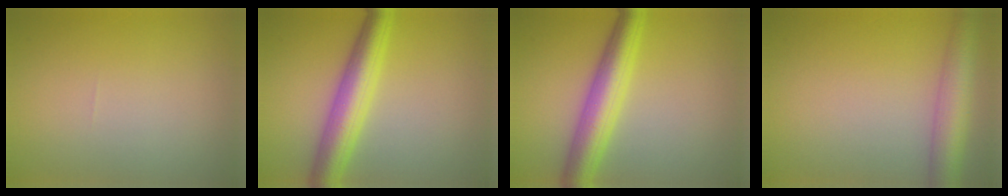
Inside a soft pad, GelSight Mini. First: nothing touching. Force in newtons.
{"total": 5.7, "press": 5.7, "slide": 0.1}
{"total": 5.7, "press": 5.7, "slide": 0.1}
{"total": 5.0, "press": 5.0, "slide": 0.2}